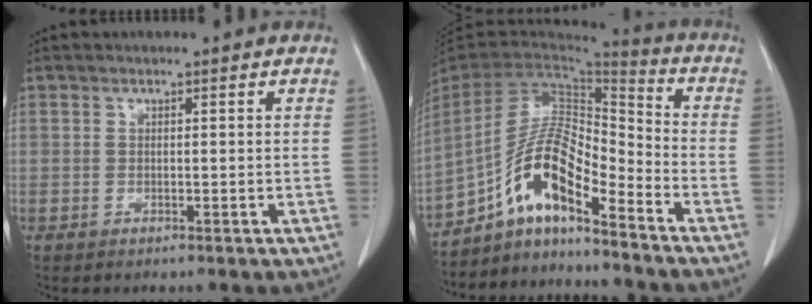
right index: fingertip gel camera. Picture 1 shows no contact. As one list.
[{"total": 12.8, "force": [-8.5, 2.8, 9.2], "torque": [-0.179, 0.022, -0.153]}]